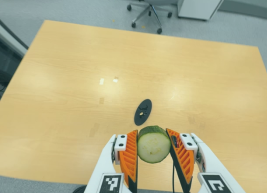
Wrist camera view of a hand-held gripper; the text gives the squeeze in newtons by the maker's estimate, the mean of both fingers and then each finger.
{"total": 9.4, "left": 8.2, "right": 10.6}